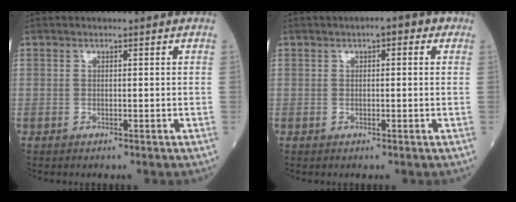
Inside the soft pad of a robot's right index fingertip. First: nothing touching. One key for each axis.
{"total": 2.6, "fx": 1.1, "fy": 1.1, "fz": 2.1, "tx": -0.025, "ty": 0.017, "tz": 0.011}